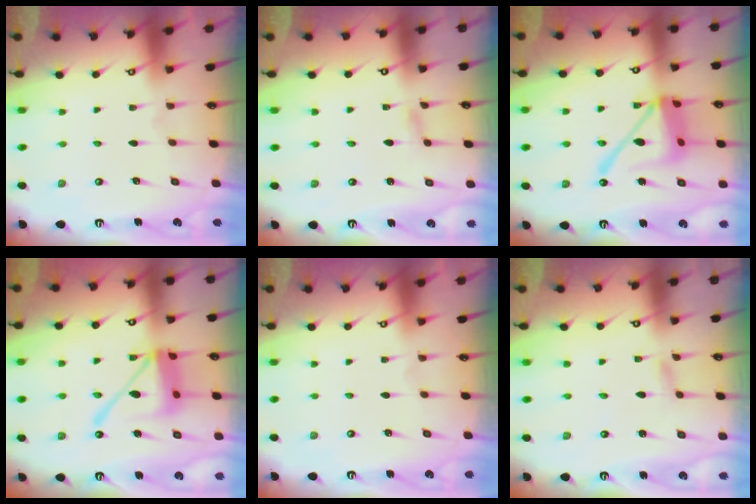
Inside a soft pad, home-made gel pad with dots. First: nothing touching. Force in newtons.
{"total": 2.2, "press": 2.2, "slide": 0.2}
{"total": 16.4, "press": 16.3, "slide": 1.8}
{"total": 14.4, "press": 14.3, "slide": 1.3}
{"total": 0.0}
{"total": 1.6, "press": 1.6, "slide": 0.1}